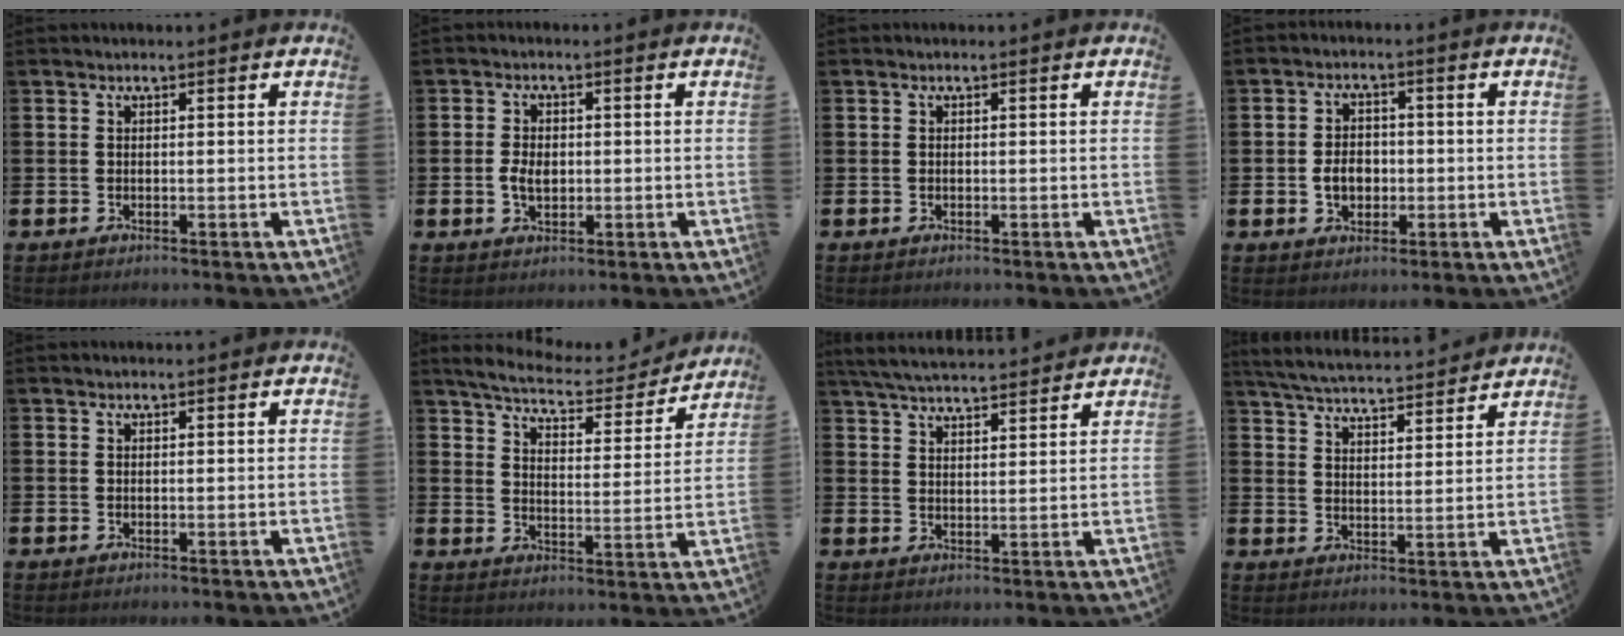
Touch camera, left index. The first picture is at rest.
{"total": 3.3, "force": [-0.1, 2.1, 2.5], "torque": [-0.036, 0.003, -0.006]}
{"total": 0.0}
{"total": 3.8, "force": [-0.6, 2.9, 2.4], "torque": [-0.030, -0.001, -0.020]}
{"total": 0.0}
{"total": 6.4, "force": [6.0, 1.0, 1.8], "torque": [-0.054, -0.045, 0.099]}
{"total": 5.5, "force": [5.4, 0.4, 1.0], "torque": [-0.035, -0.026, 0.097]}
{"total": 5.6, "force": [5.5, 0.4, 0.9], "torque": [-0.037, -0.038, 0.095]}